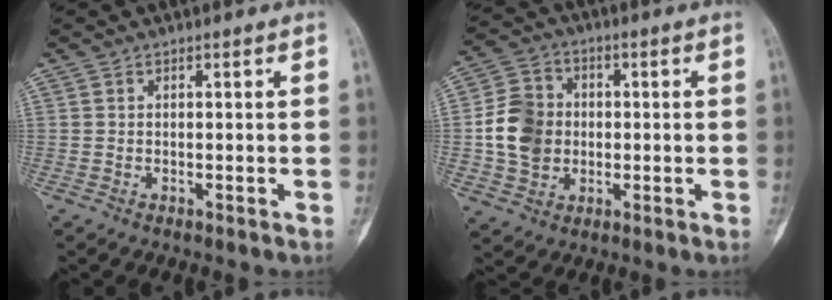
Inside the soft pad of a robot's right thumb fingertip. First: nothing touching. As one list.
[{"total": 11.1, "force": [-0.4, 9.4, 5.9], "torque": [-0.089, 0.012, -0.010]}]